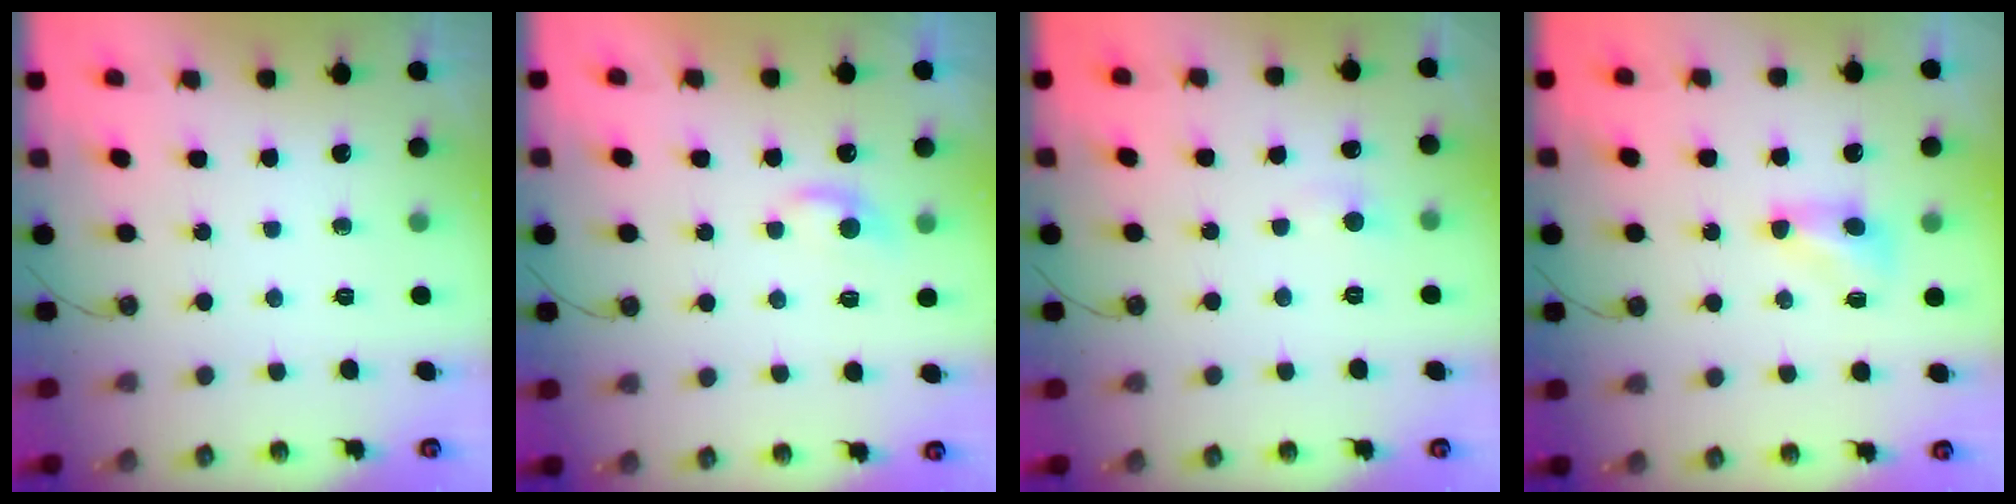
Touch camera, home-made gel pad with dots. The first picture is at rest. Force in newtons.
{"total": 0.9, "press": 0.5, "slide": 0.7}
{"total": 0.8, "press": 0.4, "slide": 0.6}
{"total": 2.8, "press": 2.8, "slide": 0.6}